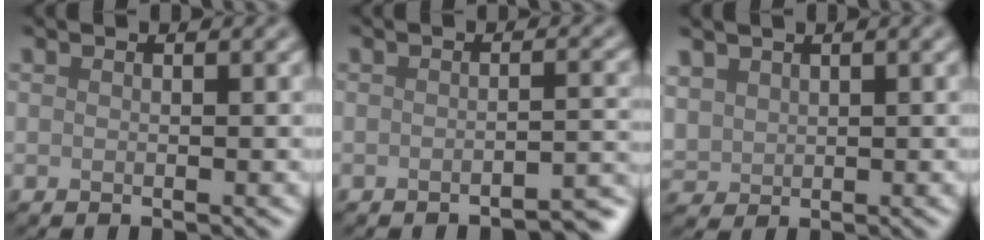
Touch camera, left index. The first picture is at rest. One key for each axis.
{"total": 2.7, "fx": -2.1, "fy": 0.5, "fz": 1.6, "tx": -0.009, "ty": 0.009, "tz": -0.031}
{"total": 2.1, "fx": 1.2, "fy": 1.6, "fz": 0.4, "tx": -0.019, "ty": -0.001, "tz": 0.027}